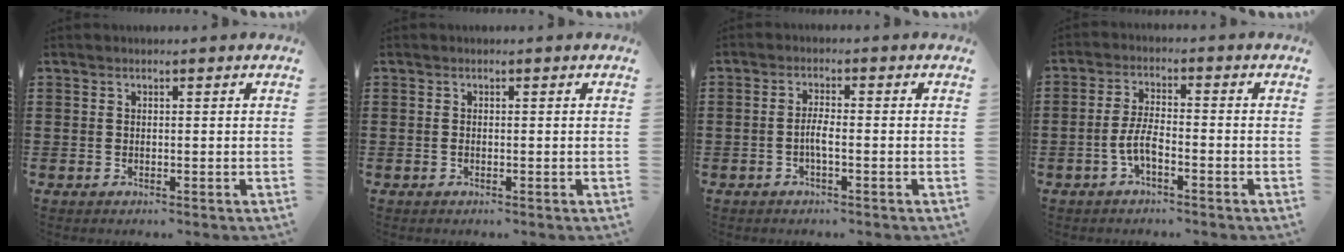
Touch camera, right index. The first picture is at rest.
{"total": 0.0}
{"total": 2.1, "force": [-0.7, 0.4, 1.9], "torque": [-0.044, -0.001, -0.015]}
{"total": 4.7, "force": [-2.0, 1.3, 4.0], "torque": [-0.096, -0.003, -0.046]}